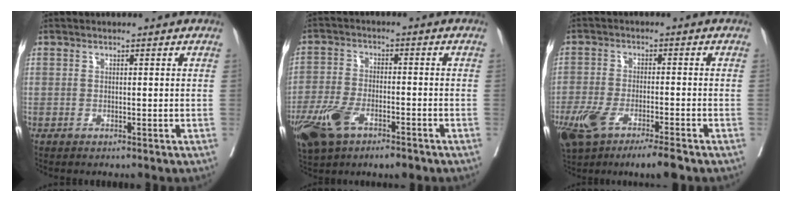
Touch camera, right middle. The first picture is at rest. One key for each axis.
{"total": 10.9, "fx": -6.2, "fy": 4.5, "fz": 7.8, "tx": -0.161, "ty": -0.007, "tz": -0.107}
{"total": 10.7, "fx": -6.7, "fy": 2.0, "fz": 8.1, "tx": -0.146, "ty": -0.018, "tz": -0.115}